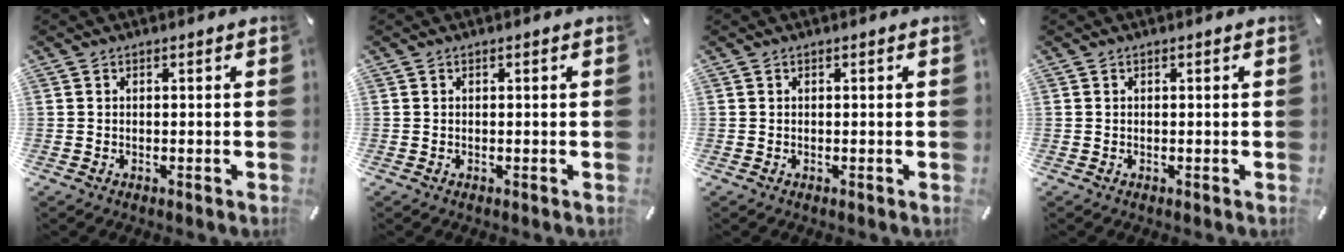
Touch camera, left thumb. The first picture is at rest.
{"total": 0.0}
{"total": 0.0}
{"total": 0.0}